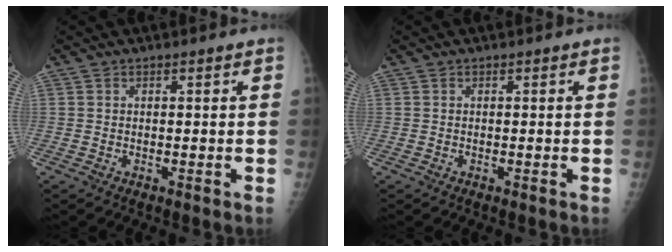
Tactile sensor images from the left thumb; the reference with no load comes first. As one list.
[{"total": 0.0}]